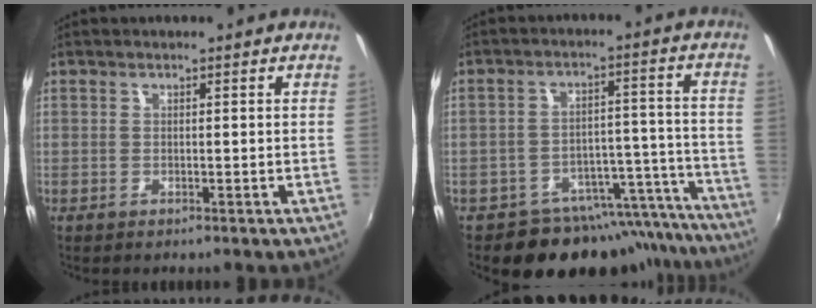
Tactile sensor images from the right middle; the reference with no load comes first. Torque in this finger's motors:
{"motor_torque": [1.04, -1.10, 0.07, 0.03]}